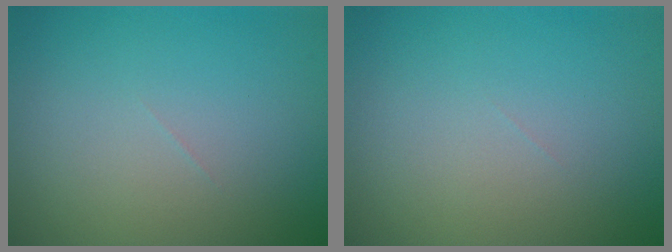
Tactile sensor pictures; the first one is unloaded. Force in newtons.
{"total": 0.0}